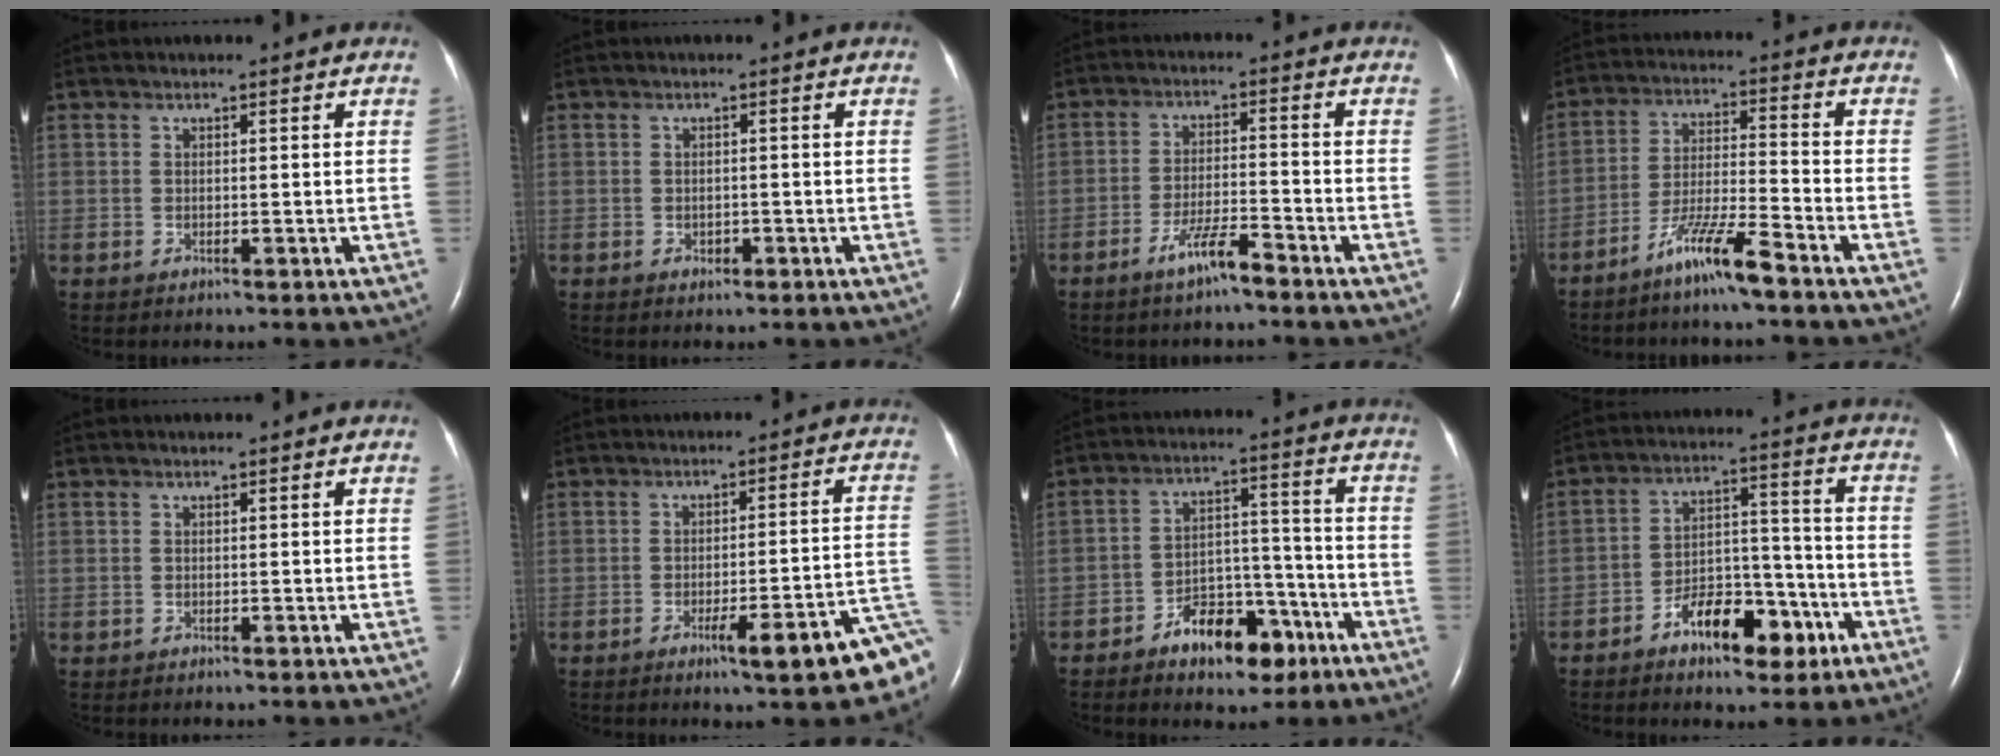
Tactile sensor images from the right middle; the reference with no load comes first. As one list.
[{"total": 1.1, "force": [-0.6, 0.7, 0.6], "torque": [-0.011, 0.001, -0.006]}, {"total": 5.0, "force": [-3.9, 0.3, 3.2], "torque": [-0.067, -0.006, -0.074]}, {"total": 8.0, "force": [-6.1, -0.3, 5.3], "torque": [-0.104, -0.017, -0.119]}, {"total": 0.0}, {"total": 10.1, "force": [-6.3, 0.5, 7.9], "torque": [-0.072, 0.010, -0.079]}, {"total": 10.2, "force": [-6.3, 5.0, 6.2], "torque": [-0.095, 0.026, -0.096]}, {"total": 11.0, "force": [-6.3, 4.7, 7.7], "torque": [-0.125, 0.027, -0.094]}]